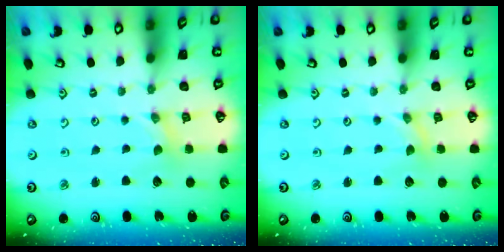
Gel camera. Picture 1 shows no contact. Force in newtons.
{"total": 0.0}